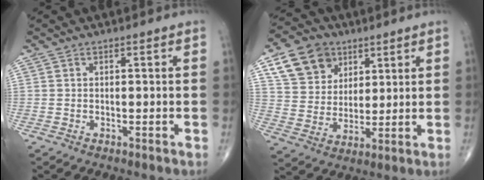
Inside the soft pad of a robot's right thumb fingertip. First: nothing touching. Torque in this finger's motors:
{"motor_torque": [-0.38, 1.91, 0.13, 0.04, 0.02]}